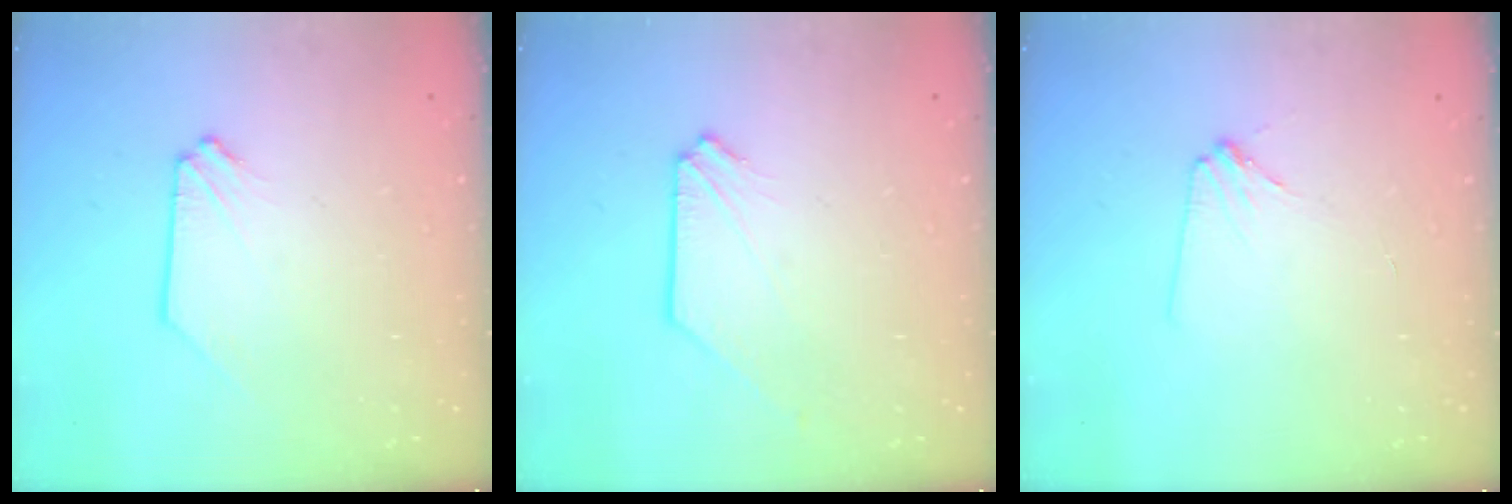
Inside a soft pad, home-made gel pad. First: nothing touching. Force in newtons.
{"total": 1.0, "press": 1.0, "slide": 0.2}
{"total": 2.7, "press": 2.6, "slide": 0.4}